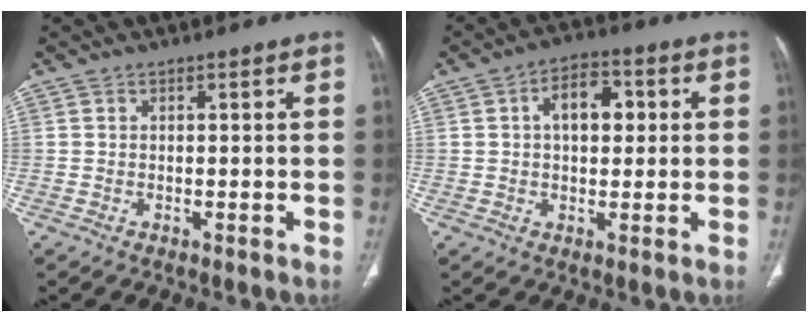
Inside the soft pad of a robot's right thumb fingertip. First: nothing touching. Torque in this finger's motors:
{"motor_torque": [0.69, 1.72, 0.75, -0.46, 0.03]}